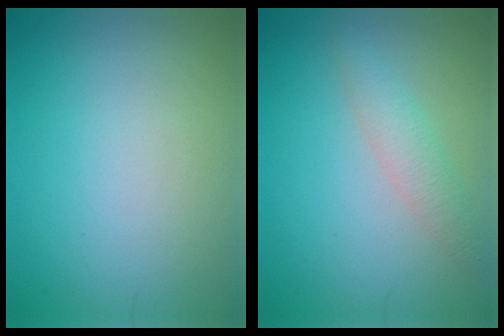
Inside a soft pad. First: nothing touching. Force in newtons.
{"total": 2.2, "press": 2.2, "slide": 0.1}